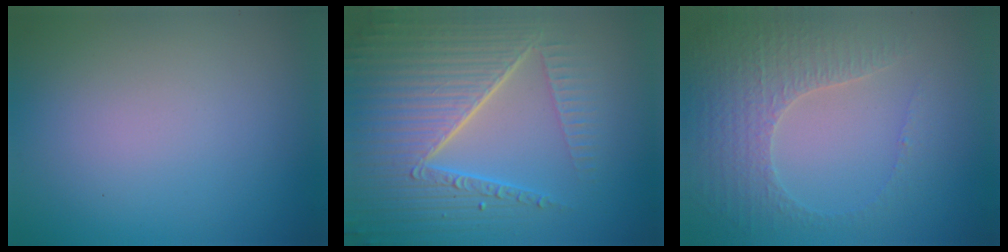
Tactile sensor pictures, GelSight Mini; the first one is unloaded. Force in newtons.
{"total": 8.7, "press": 6.0, "slide": 6.3}
{"total": 3.4, "press": 3.2, "slide": 1.1}